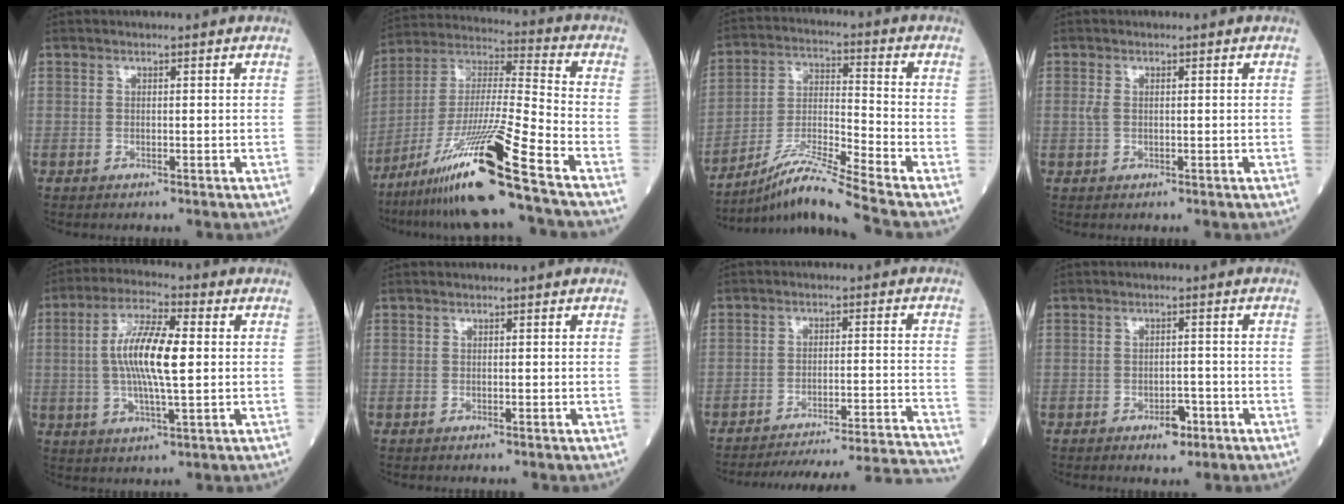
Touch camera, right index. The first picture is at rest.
{"total": 19.0, "force": [-12.2, -1.9, 14.4], "torque": [-0.307, -0.033, -0.228]}
{"total": 11.4, "force": [-9.7, -2.5, 5.6], "torque": [-0.109, -0.015, -0.177]}
{"total": 1.4, "force": [0.2, 0.7, 1.1], "torque": [-0.033, 0.005, 0.004]}
{"total": 11.1, "force": [0.7, 2.1, 10.8], "torque": [-0.209, 0.007, 0.010]}
{"total": 0.0}
{"total": 23.1, "force": [-22.3, -2.0, 5.8], "torque": [-0.042, -0.019, -0.292]}
{"total": 3.1, "force": [-1.8, 1.5, 2.0], "torque": [-0.022, 0.004, -0.024]}